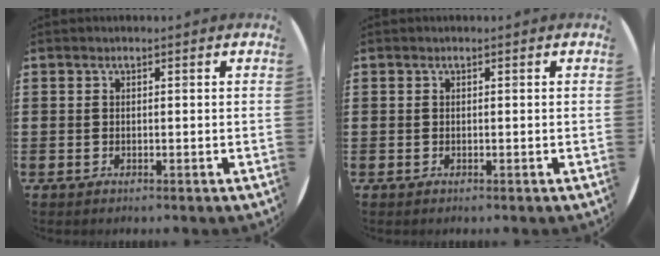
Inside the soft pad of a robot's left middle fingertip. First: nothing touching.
{"total": 0.0}